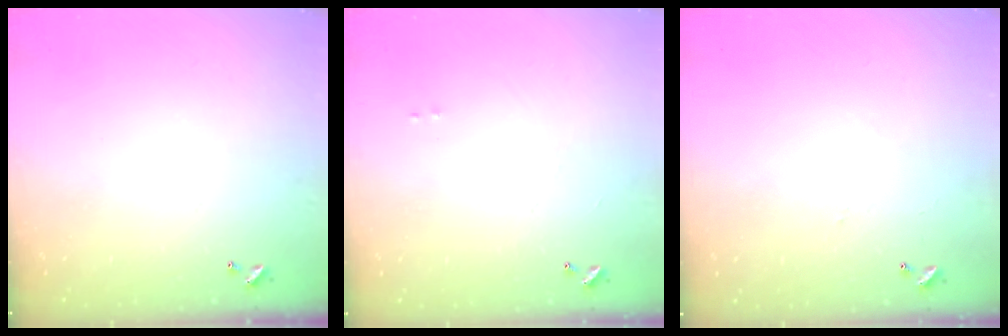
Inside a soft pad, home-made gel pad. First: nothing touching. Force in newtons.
{"total": 0.9, "press": 0.8, "slide": 0.5}
{"total": 1.6, "press": 1.5, "slide": 0.5}